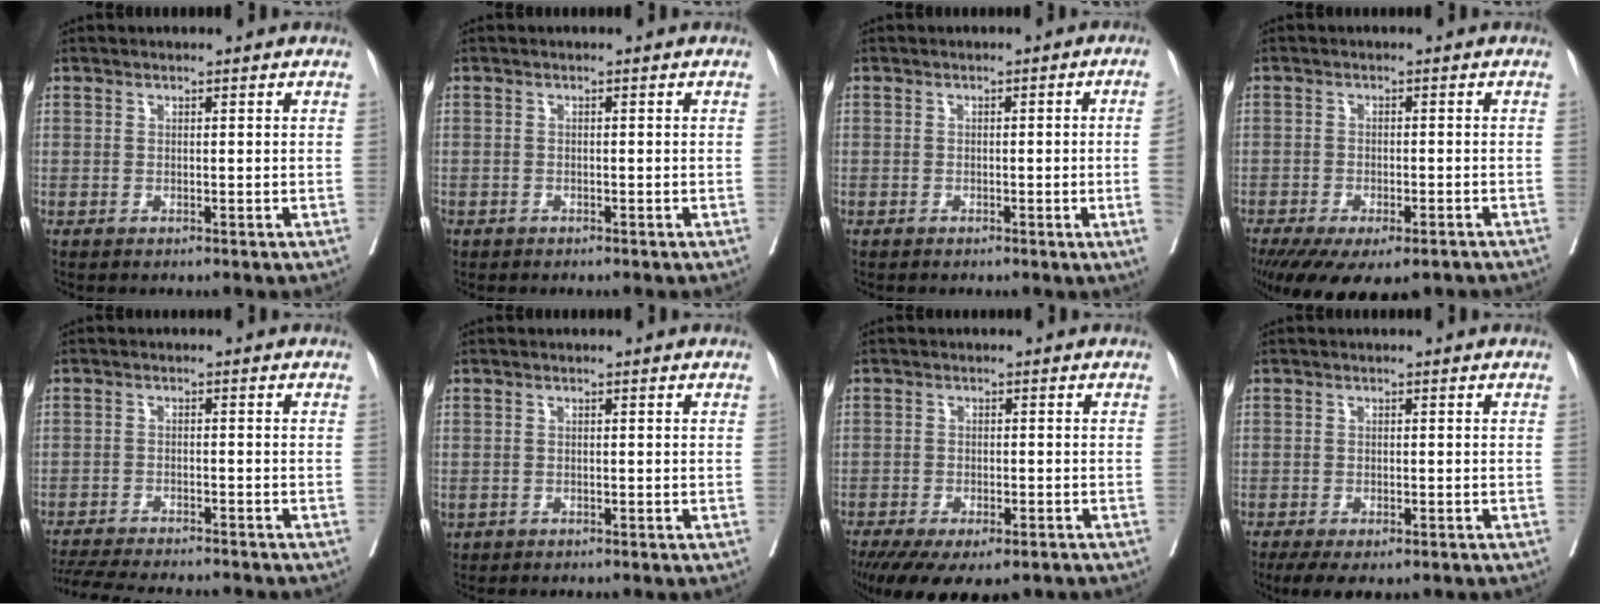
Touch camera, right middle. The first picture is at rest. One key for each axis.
{"total": 1.0, "fx": -0.7, "fy": 0.6, "fz": 0.2, "tx": -0.010, "ty": 0.001, "tz": -0.015}
{"total": 4.1, "fx": -0.9, "fy": -1.1, "fz": 3.9, "tx": -0.048, "ty": -0.001, "tz": -0.010}
{"total": 14.0, "fx": -10.0, "fy": 5.7, "fz": 8.0, "tx": -0.153, "ty": -0.027, "tz": -0.140}
{"total": 14.5, "fx": -13.2, "fy": 2.2, "fz": 5.5, "tx": -0.111, "ty": -0.019, "tz": -0.188}
{"total": 1.3, "fx": -0.7, "fy": 1.0, "fz": 0.5, "tx": -0.014, "ty": 0.001, "tz": -0.006}
{"total": 13.0, "fx": -9.3, "fy": 5.4, "fz": 7.3, "tx": -0.137, "ty": -0.021, "tz": -0.132}
{"total": 5.7, "fx": -4.0, "fy": 2.6, "fz": 3.2, "tx": -0.043, "ty": -0.008, "tz": -0.060}